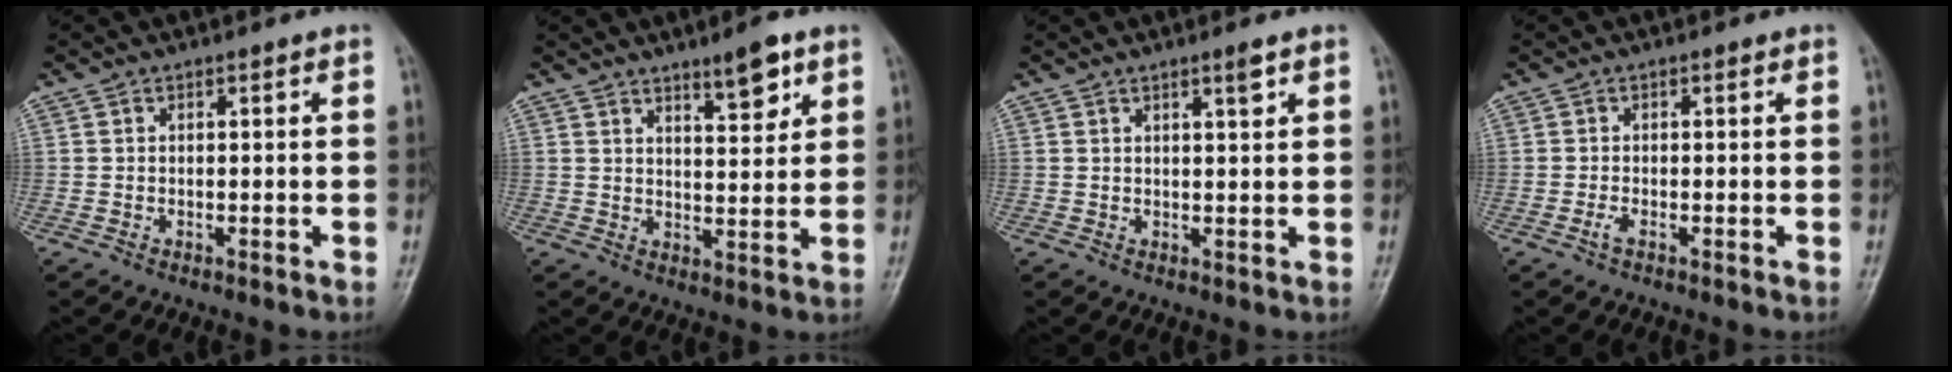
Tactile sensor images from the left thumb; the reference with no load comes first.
{"total": 6.5, "force": [4.2, 1.9, 4.5], "torque": [-0.056, -0.030, 0.064]}
{"total": 2.1, "force": [1.4, 0.2, 1.6], "torque": [-0.024, -0.010, 0.024]}
{"total": 1.1, "force": [-0.5, 0.4, 0.9], "torque": [-0.022, -0.003, -0.012]}